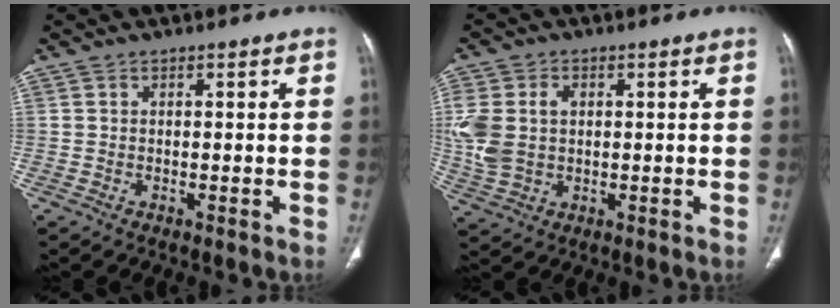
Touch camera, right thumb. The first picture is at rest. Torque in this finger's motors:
{"motor_torque": [1.58, 1.53, 1.46, 0.31, 0.13]}